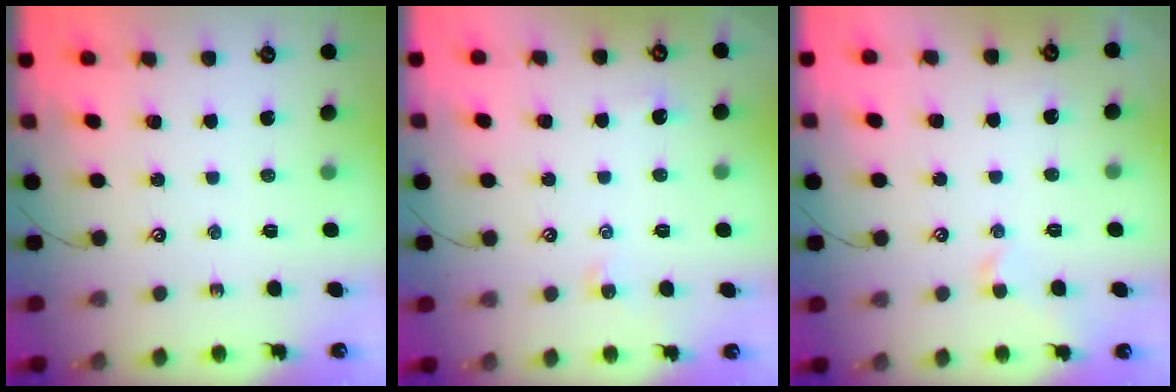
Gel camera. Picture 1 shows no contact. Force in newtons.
{"total": 0.0}
{"total": 0.0}